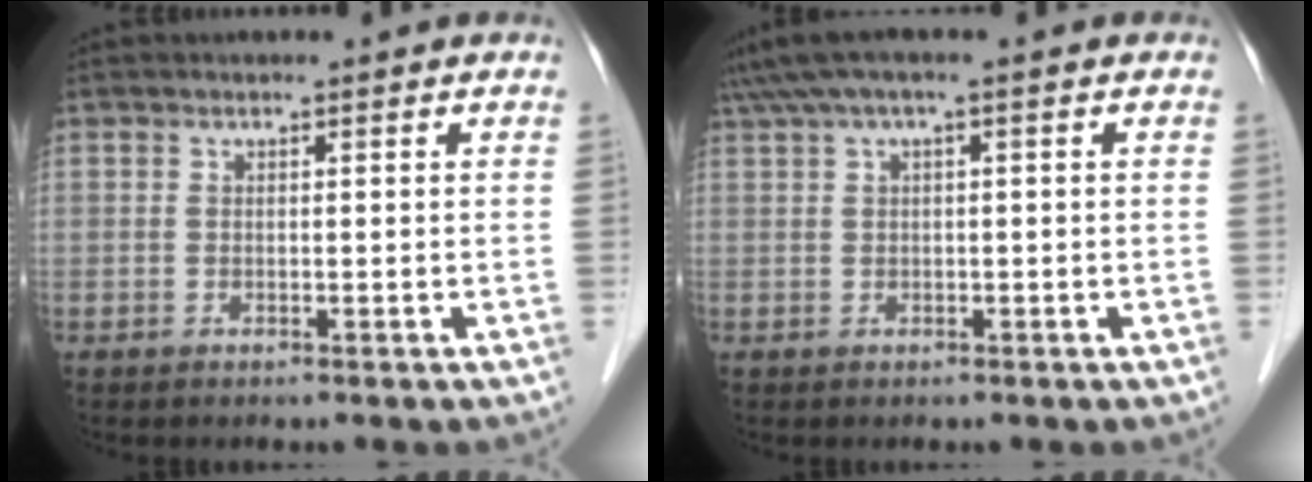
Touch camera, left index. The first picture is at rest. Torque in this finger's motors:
{"motor_torque": [-0.46, -0.70, -0.34, 0.05]}